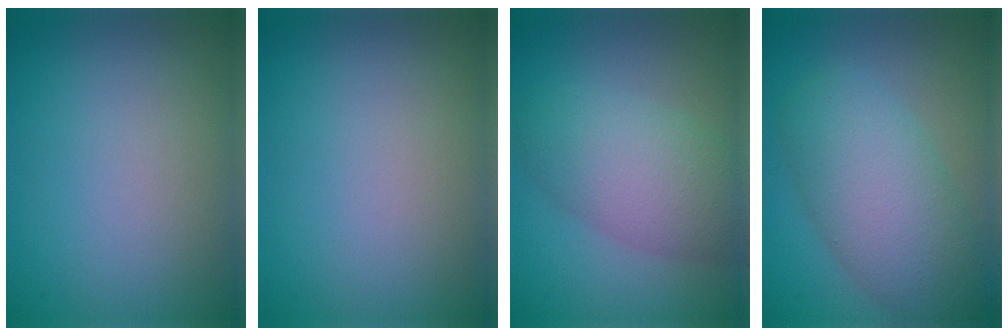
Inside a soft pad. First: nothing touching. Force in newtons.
{"total": 0.0}
{"total": 6.1, "press": 6.1, "slide": 0.1}
{"total": 7.2, "press": 7.2, "slide": 0.0}